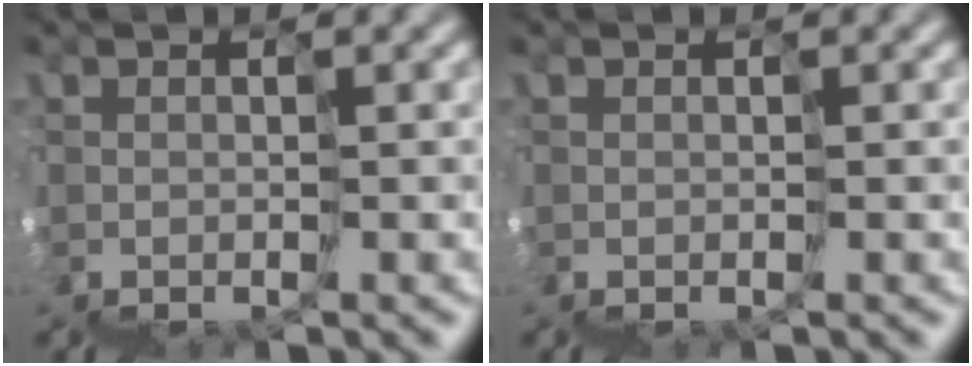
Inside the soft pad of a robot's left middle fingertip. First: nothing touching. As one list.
[{"total": 0.0}]